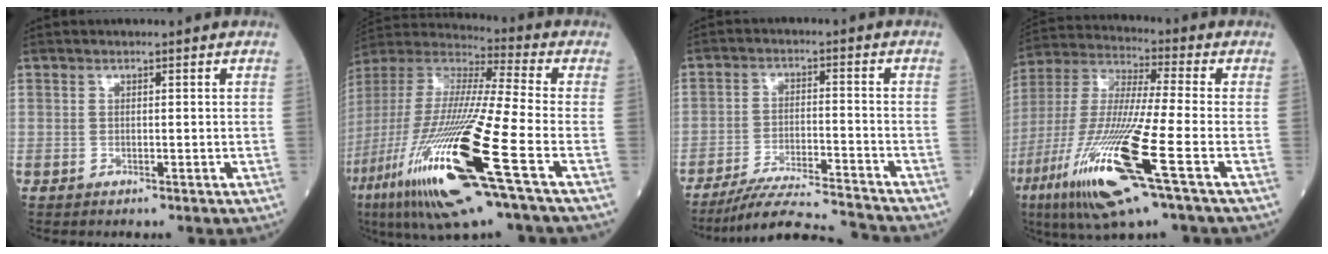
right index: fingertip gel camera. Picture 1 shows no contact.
{"total": 26.6, "force": [-10.9, 1.6, 24.2], "torque": [-0.520, -0.067, -0.208]}
{"total": 12.2, "force": [-11.7, -0.9, 3.1], "torque": [-0.049, -0.001, -0.196]}
{"total": 20.2, "force": [-8.3, 0.9, 18.4], "torque": [-0.409, -0.044, -0.162]}